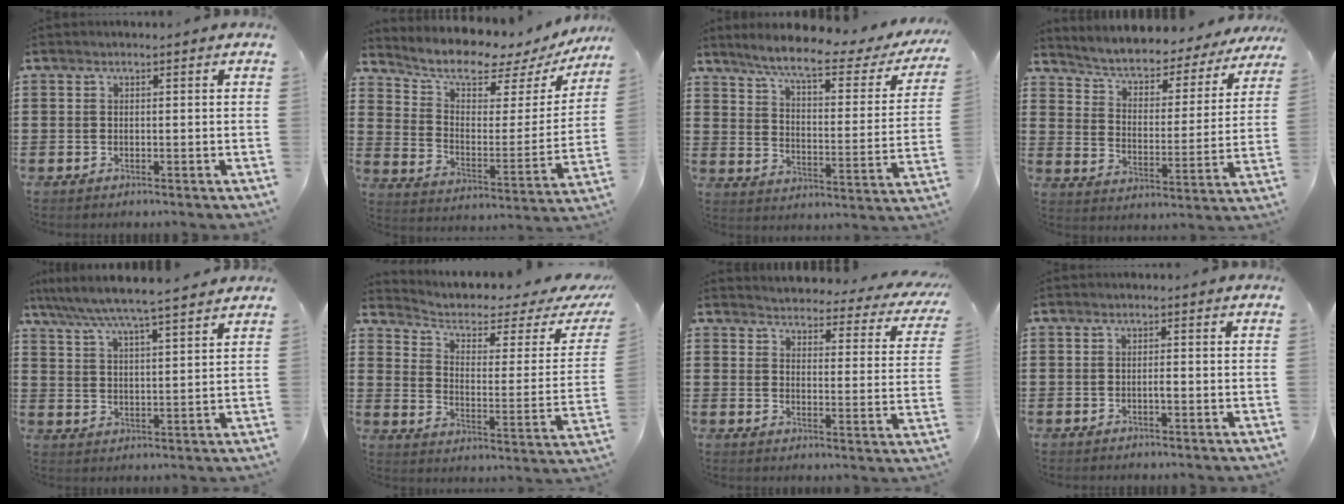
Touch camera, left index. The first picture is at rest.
{"total": 7.3, "force": [6.2, 2.3, 3.2], "torque": [-0.072, -0.056, 0.097]}
{"total": 7.5, "force": [5.9, 0.6, 4.6], "torque": [-0.104, -0.033, 0.093]}
{"total": 3.8, "force": [3.5, 0.9, 1.2], "torque": [-0.043, -0.032, 0.049]}
{"total": 5.9, "force": [5.4, -0.5, 2.3], "torque": [-0.068, -0.031, 0.091]}
{"total": 3.6, "force": [1.8, 1.6, 2.7], "torque": [-0.065, -0.015, 0.022]}
{"total": 3.4, "force": [3.3, 0.0, 0.6], "torque": [-0.025, -0.035, 0.049]}
{"total": 0.9, "force": [-0.3, 0.2, 0.9], "torque": [-0.016, -0.002, -0.006]}